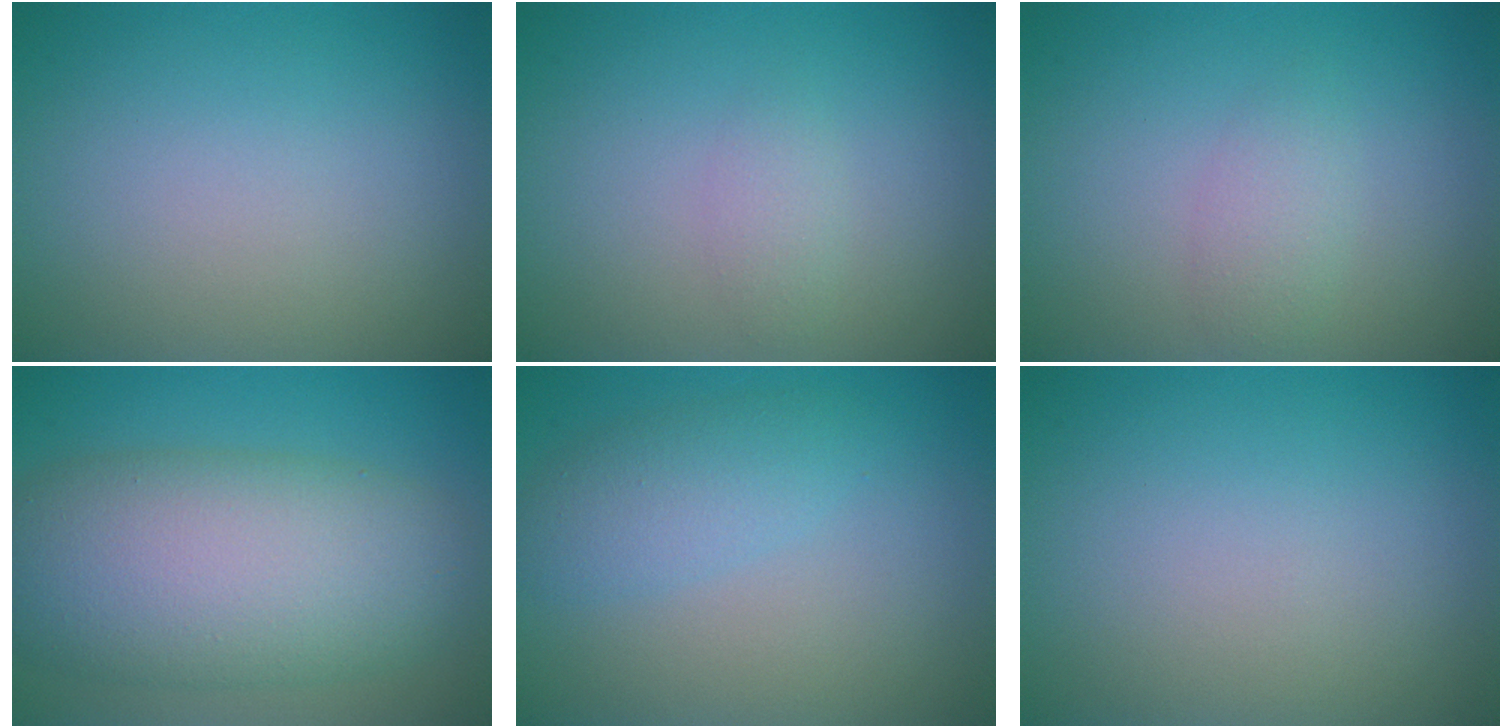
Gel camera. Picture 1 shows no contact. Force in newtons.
{"total": 1.2, "press": 1.2, "slide": 0.0}
{"total": 1.8, "press": 1.8, "slide": 0.1}
{"total": 10.8, "press": 10.8, "slide": 0.7}
{"total": 2.8, "press": 2.8, "slide": 0.1}
{"total": 0.0}